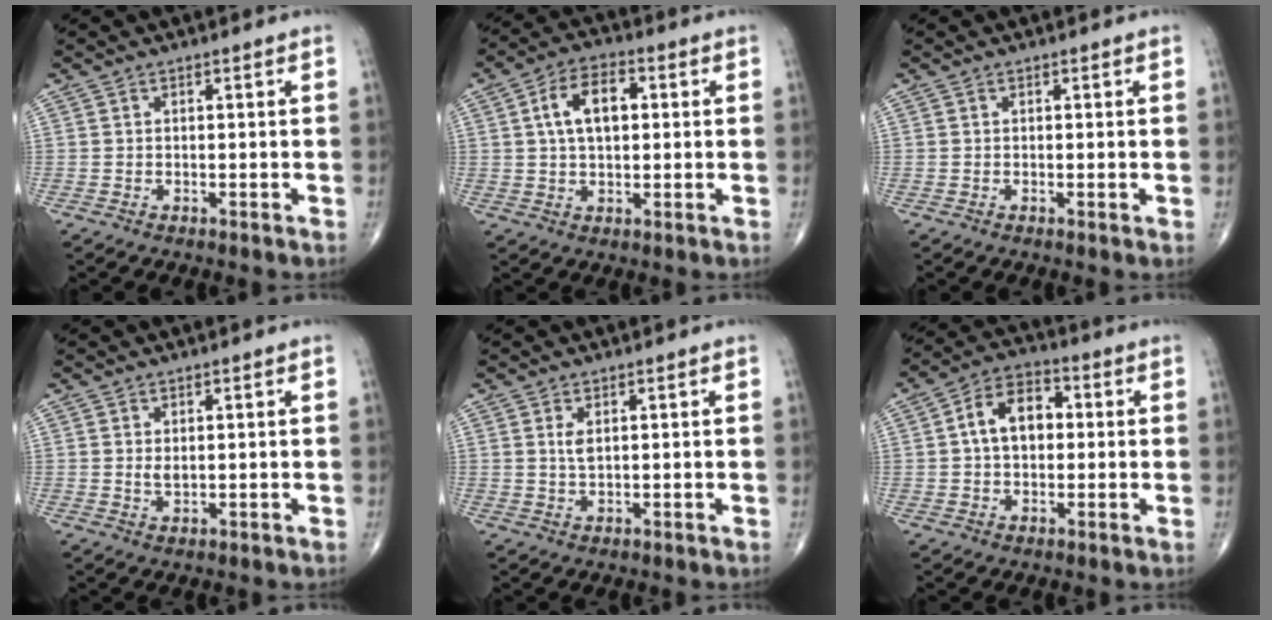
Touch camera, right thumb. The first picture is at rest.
{"total": 9.2, "force": [1.8, 5.2, 7.3], "torque": [-0.122, 0.015, 0.028]}
{"total": 0.5, "force": [0.0, 0.1, 0.5], "torque": [-0.015, -0.004, 0.001]}
{"total": 1.5, "force": [0.4, 0.9, 1.2], "torque": [-0.017, -0.005, 0.009]}
{"total": 1.9, "force": [0.7, 0.8, 1.6], "torque": [-0.033, -0.002, 0.019]}
{"total": 9.3, "force": [0.9, 6.2, 6.8], "torque": [-0.101, 0.025, 0.009]}